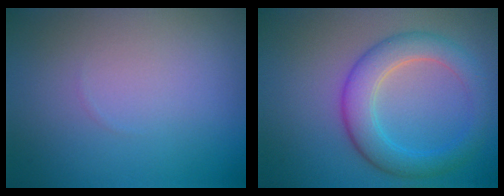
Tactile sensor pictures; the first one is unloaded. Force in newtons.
{"total": 5.1, "press": 5.1, "slide": 0.0}